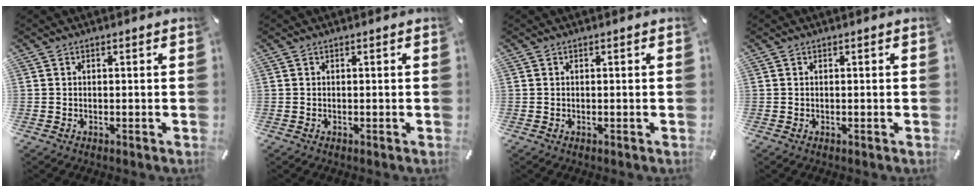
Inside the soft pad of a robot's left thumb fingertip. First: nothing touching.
{"total": 0.0}
{"total": 0.0}
{"total": 0.0}